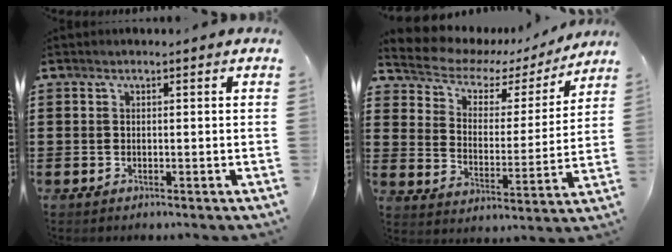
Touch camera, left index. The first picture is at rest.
{"total": 4.7, "force": [3.7, 2.5, 1.3], "torque": [-0.054, -0.023, 0.056]}